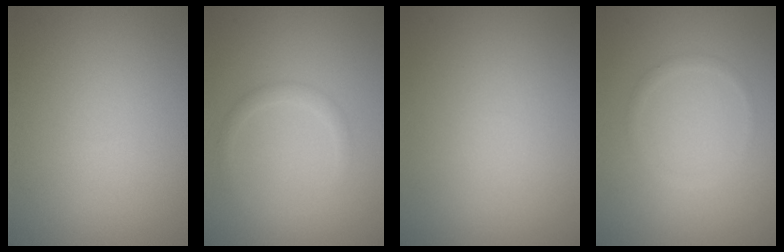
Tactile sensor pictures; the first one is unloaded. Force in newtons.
{"total": 1.2, "press": 1.2, "slide": 0.1}
{"total": 0.0}
{"total": 0.9, "press": 0.9, "slide": 0.1}